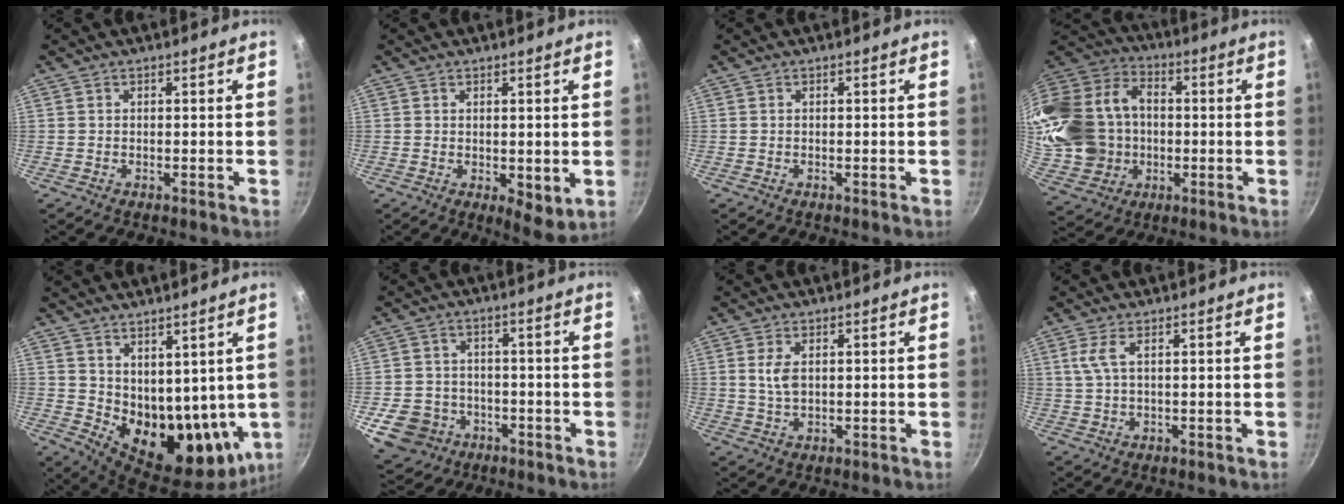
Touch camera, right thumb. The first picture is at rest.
{"total": 5.0, "force": [0.1, 2.3, 4.5], "torque": [-0.057, -0.019, 0.007]}
{"total": 0.0}
{"total": 25.1, "force": [0.0, 20.2, 14.8], "torque": [-0.301, 0.040, 0.018]}
{"total": 15.4, "force": [5.0, 9.4, 11.1], "torque": [-0.133, -0.045, 0.110]}
{"total": 10.3, "force": [-4.3, 8.5, 4.1], "torque": [-0.057, 0.031, -0.060]}
{"total": 4.0, "force": [0.9, 2.3, 3.2], "torque": [-0.059, -0.003, 0.019]}
{"total": 2.5, "force": [0.4, 1.1, 2.3], "torque": [-0.055, 0.007, 0.005]}